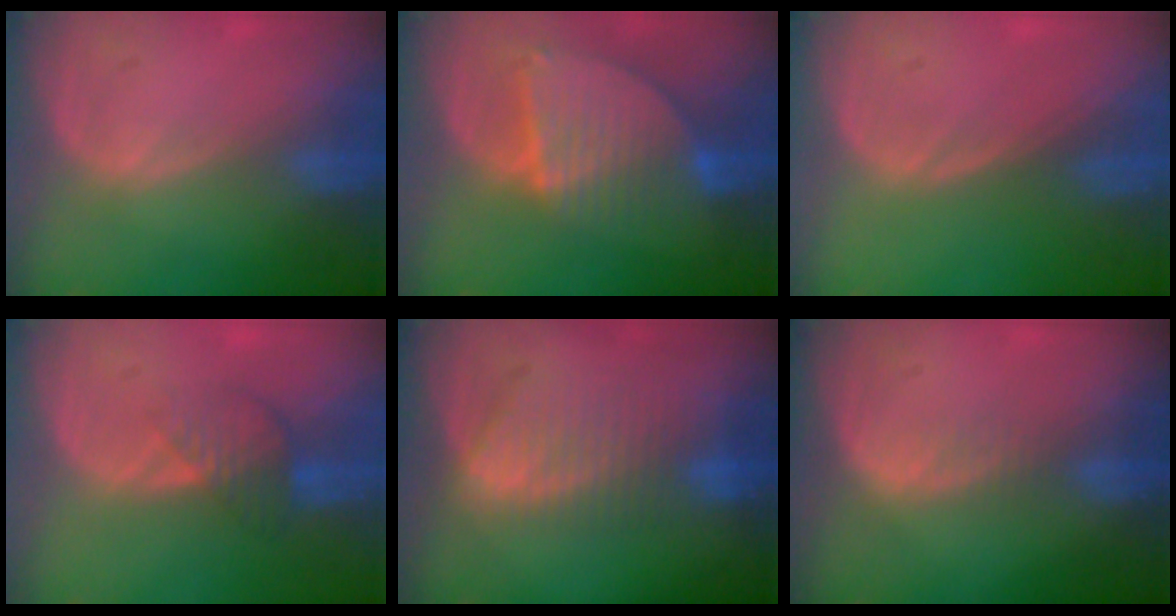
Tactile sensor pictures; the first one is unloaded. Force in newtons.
{"total": 8.6, "press": 7.5, "slide": 4.1}
{"total": 0.0}
{"total": 4.5, "press": 3.9, "slide": 2.3}
{"total": 7.8, "press": 7.4, "slide": 2.5}
{"total": 1.6, "press": 1.6, "slide": 0.1}